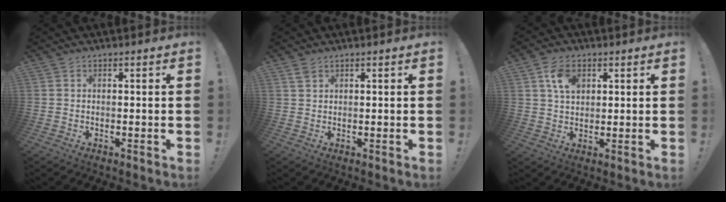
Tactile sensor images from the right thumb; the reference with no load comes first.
{"total": 1.8, "force": [1.2, 1.0, 0.9], "torque": [-0.017, 0.000, 0.022]}
{"total": 6.8, "force": [2.8, 4.5, 4.4], "torque": [-0.062, -0.004, 0.049]}